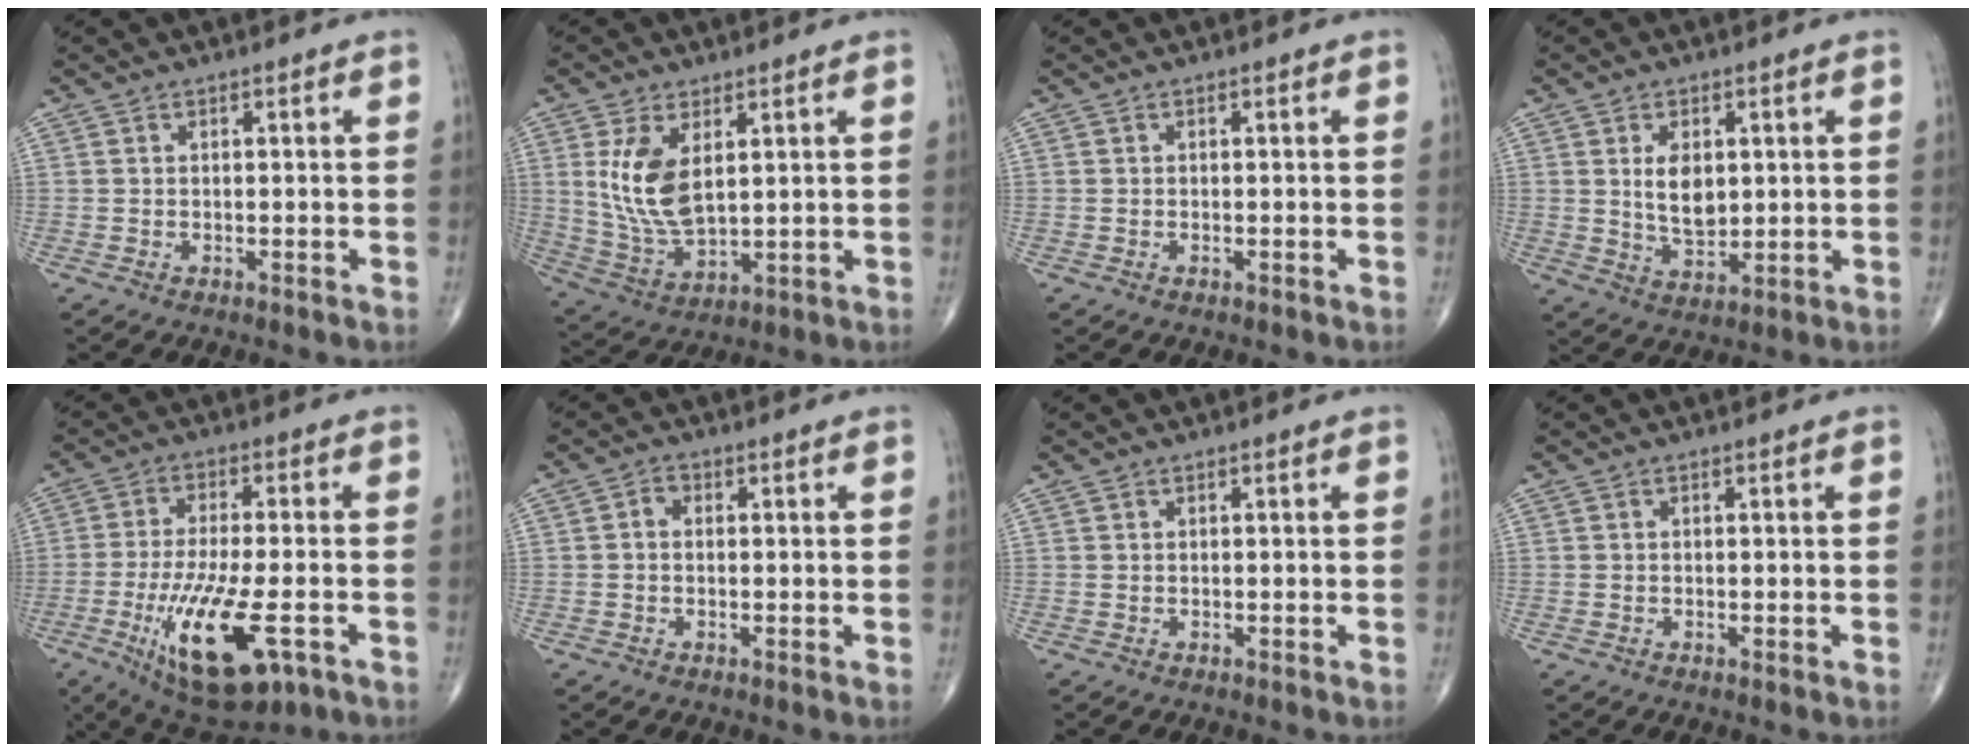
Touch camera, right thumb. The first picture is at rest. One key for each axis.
{"total": 11.0, "fx": 3.0, "fy": 5.6, "fz": 8.9, "tx": -0.174, "ty": -0.019, "tz": 0.073}
{"total": 0.0}
{"total": 6.9, "fx": 1.3, "fy": 4.1, "fz": 5.4, "tx": -0.077, "ty": -0.017, "tz": 0.030}
{"total": 17.1, "fx": -6.0, "fy": 5.7, "fz": 14.9, "tx": -0.283, "ty": -0.006, "tz": -0.087}
{"total": 1.7, "fx": -0.1, "fy": 1.4, "fz": 1.0, "tx": -0.010, "ty": 0.008, "tz": -0.006}
{"total": 0.0}
{"total": 0.0}